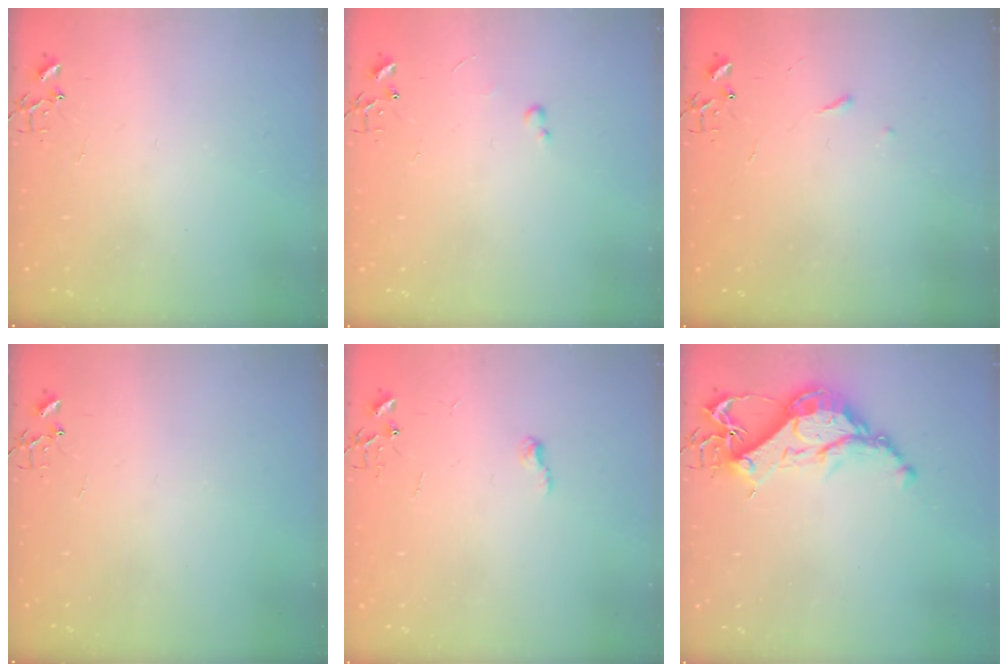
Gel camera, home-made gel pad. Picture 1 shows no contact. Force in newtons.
{"total": 2.4, "press": 2.3, "slide": 0.4}
{"total": 2.9, "press": 2.8, "slide": 0.5}
{"total": 0.0}
{"total": 5.9, "press": 5.9, "slide": 0.4}
{"total": 13.8, "press": 13.8, "slide": 1.1}